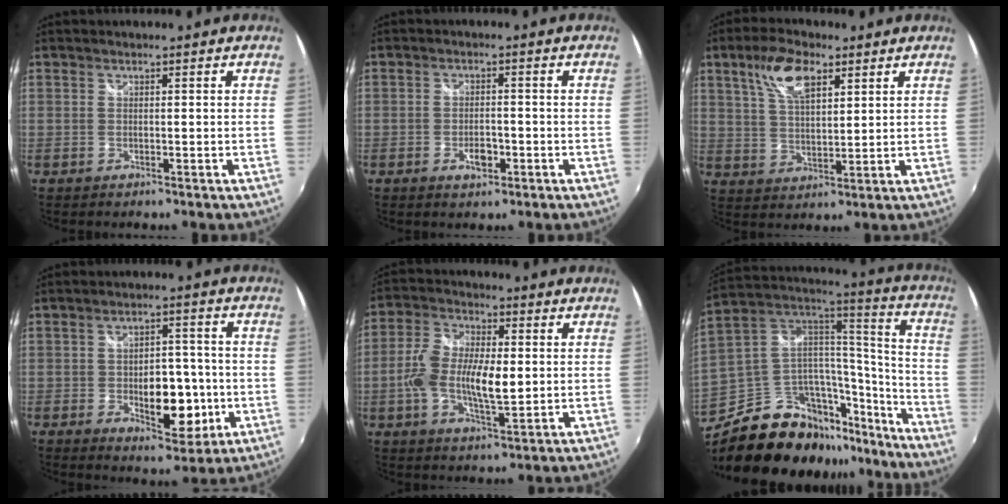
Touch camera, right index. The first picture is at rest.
{"total": 3.9, "force": [-1.6, 2.1, 2.8], "torque": [-0.055, -0.003, -0.027]}
{"total": 9.5, "force": [5.0, 4.2, 6.9], "torque": [-0.130, 0.015, 0.094]}
{"total": 11.0, "force": [-2.8, 5.9, 8.9], "torque": [-0.139, 0.000, -0.028]}
{"total": 11.0, "force": [-0.8, 4.7, 9.9], "torque": [-0.198, 0.002, -0.021]}
{"total": 24.0, "force": [-16.8, 13.5, 10.6], "torque": [-0.185, 0.068, -0.255]}